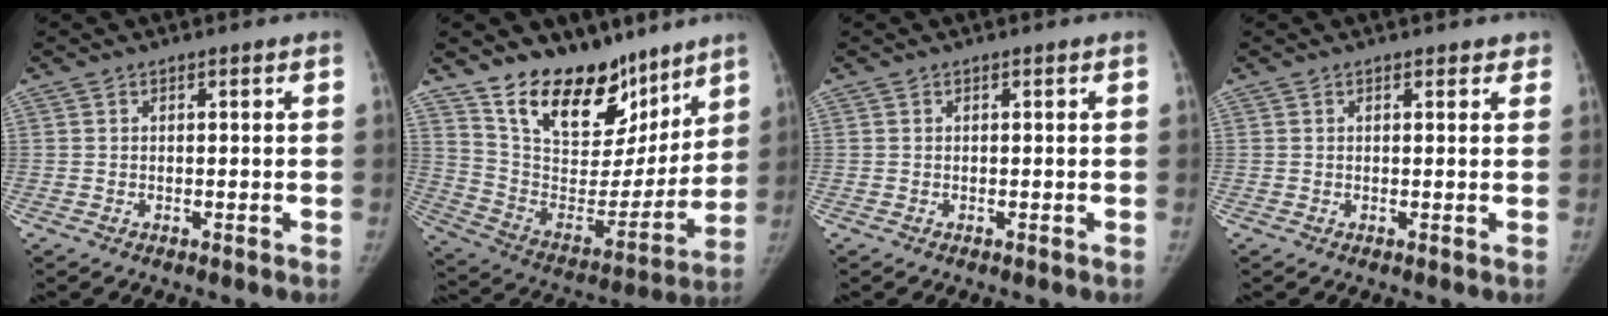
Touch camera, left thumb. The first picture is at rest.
{"total": 22.6, "force": [16.5, 11.6, 10.1], "torque": [-0.110, -0.094, 0.281]}
{"total": 0.0}
{"total": 1.5, "force": [1.2, 0.8, 0.4], "torque": [0.013, -0.003, 0.008]}